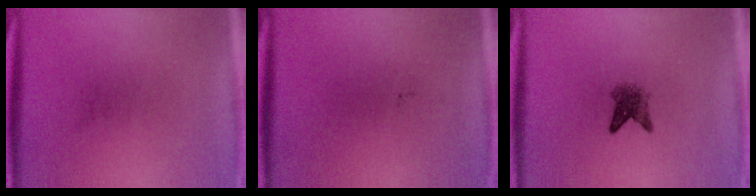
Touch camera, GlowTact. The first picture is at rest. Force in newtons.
{"total": 0.0}
{"total": 3.2}